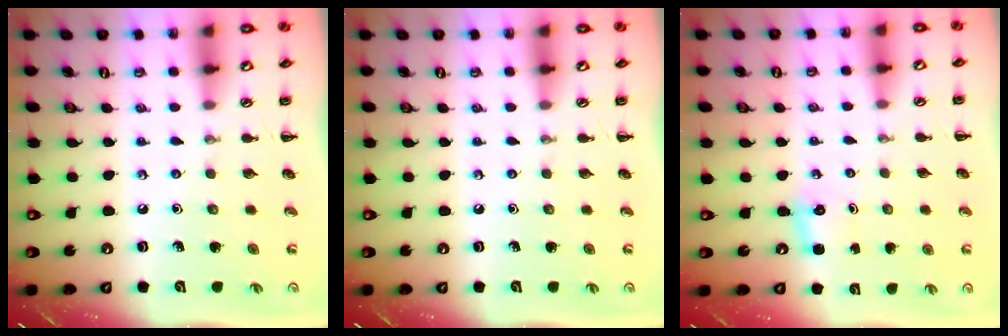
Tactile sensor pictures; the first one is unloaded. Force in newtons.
{"total": 0.0}
{"total": 2.6, "press": 2.5, "slide": 0.7}